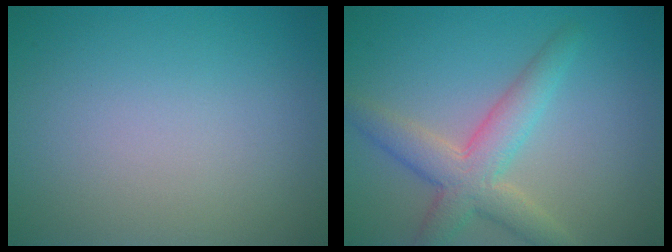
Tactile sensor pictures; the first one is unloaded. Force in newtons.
{"total": 4.6, "press": 4.6, "slide": 0.2}